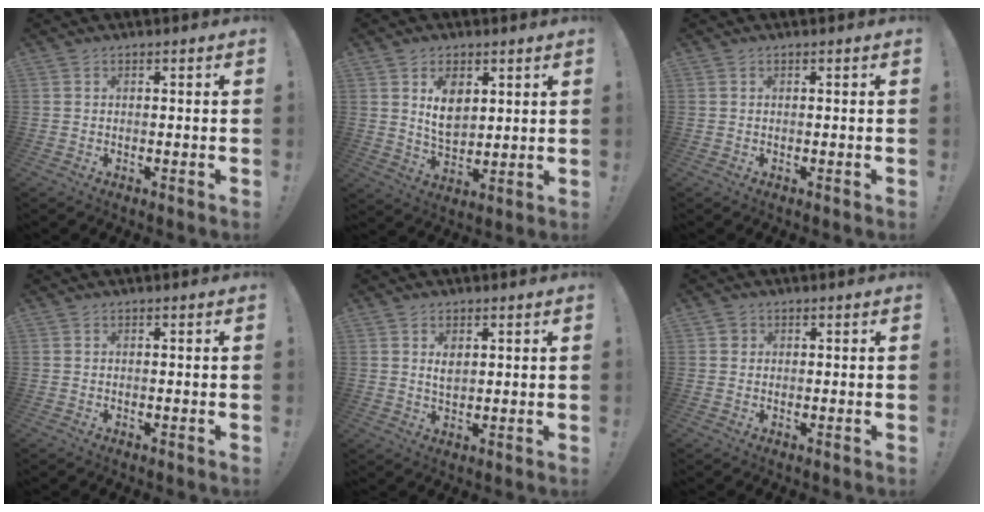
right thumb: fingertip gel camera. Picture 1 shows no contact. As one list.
[{"total": 8.4, "force": [3.6, 5.5, 5.2], "torque": [-0.089, -0.019, 0.065]}, {"total": 0.0}, {"total": 0.0}, {"total": 3.1, "force": [1.3, 1.9, 2.1], "torque": [-0.030, -0.006, 0.020]}, {"total": 1.6, "force": [0.6, 1.4, 0.3], "torque": [-0.002, 0.001, 0.012]}]